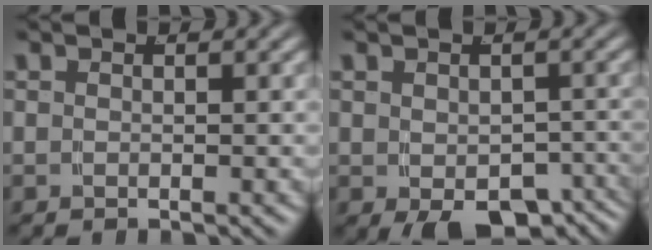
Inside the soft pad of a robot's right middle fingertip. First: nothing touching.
{"total": 7.8, "force": [-5.7, 3.7, 3.8], "torque": [-0.057, -0.035, -0.073]}